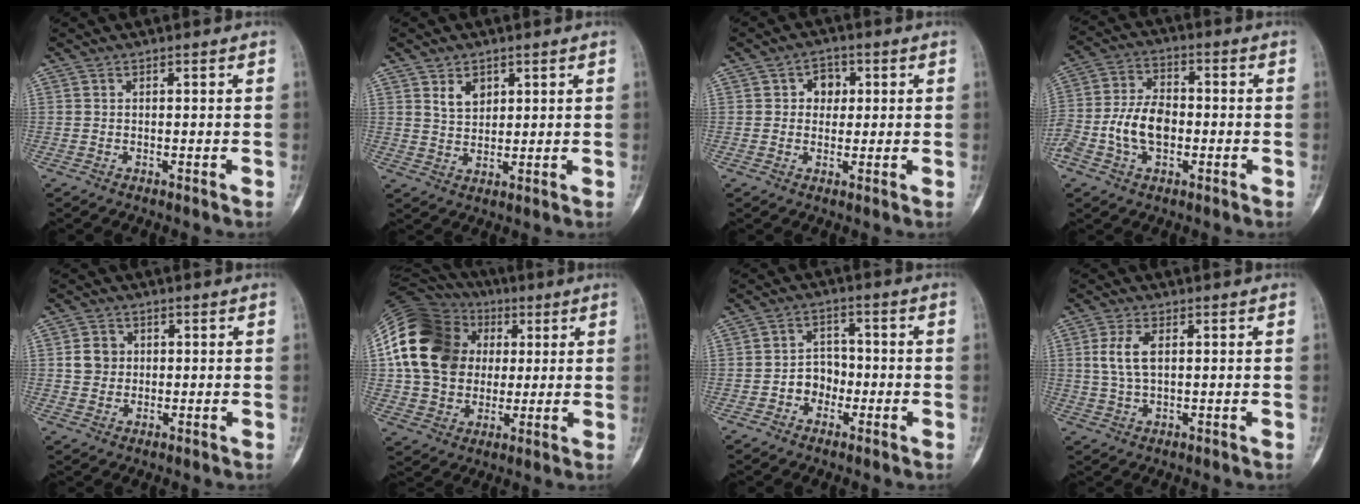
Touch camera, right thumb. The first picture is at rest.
{"total": 4.3, "force": [2.1, 3.1, 2.2], "torque": [-0.017, -0.018, 0.043]}
{"total": 4.5, "force": [0.9, 3.8, 2.3], "torque": [0.003, 0.005, 0.008]}
{"total": 10.7, "force": [-2.4, 7.0, 7.7], "torque": [-0.144, 0.028, -0.050]}
{"total": 4.6, "force": [0.6, 4.2, 1.7], "torque": [-0.004, 0.002, 0.007]}
{"total": 23.0, "force": [3.8, 18.5, 13.1], "torque": [-0.238, 0.029, 0.073]}
{"total": 5.6, "force": [-1.8, 4.7, 2.5], "torque": [-0.003, 0.027, -0.037]}
{"total": 5.9, "force": [1.1, 3.2, 4.8], "torque": [-0.099, 0.003, 0.021]}